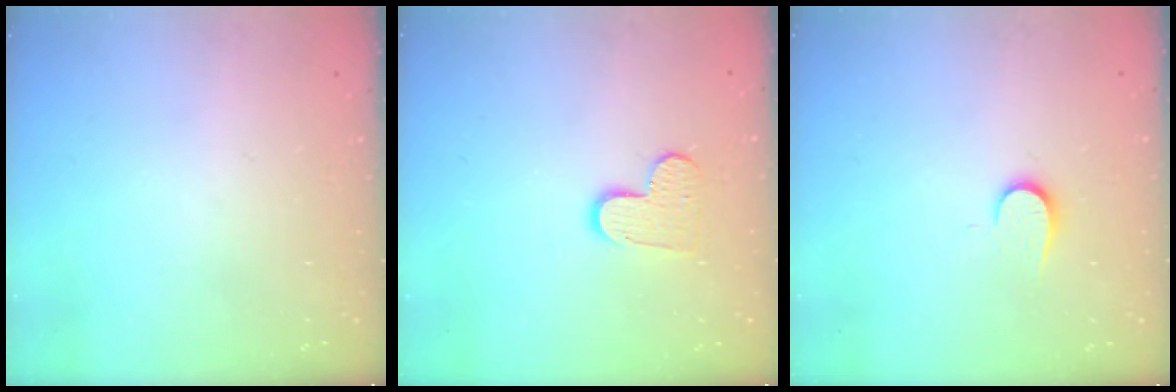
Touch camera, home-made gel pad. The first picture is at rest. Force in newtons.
{"total": 9.3, "press": 9.3, "slide": 0.6}
{"total": 6.2, "press": 6.2, "slide": 0.7}